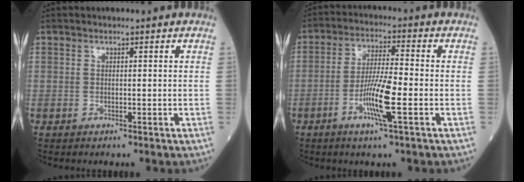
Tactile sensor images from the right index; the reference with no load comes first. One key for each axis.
{"total": 8.1, "fx": -2.8, "fy": 0.2, "fz": 7.6, "tx": -0.145, "ty": -0.006, "tz": -0.056}